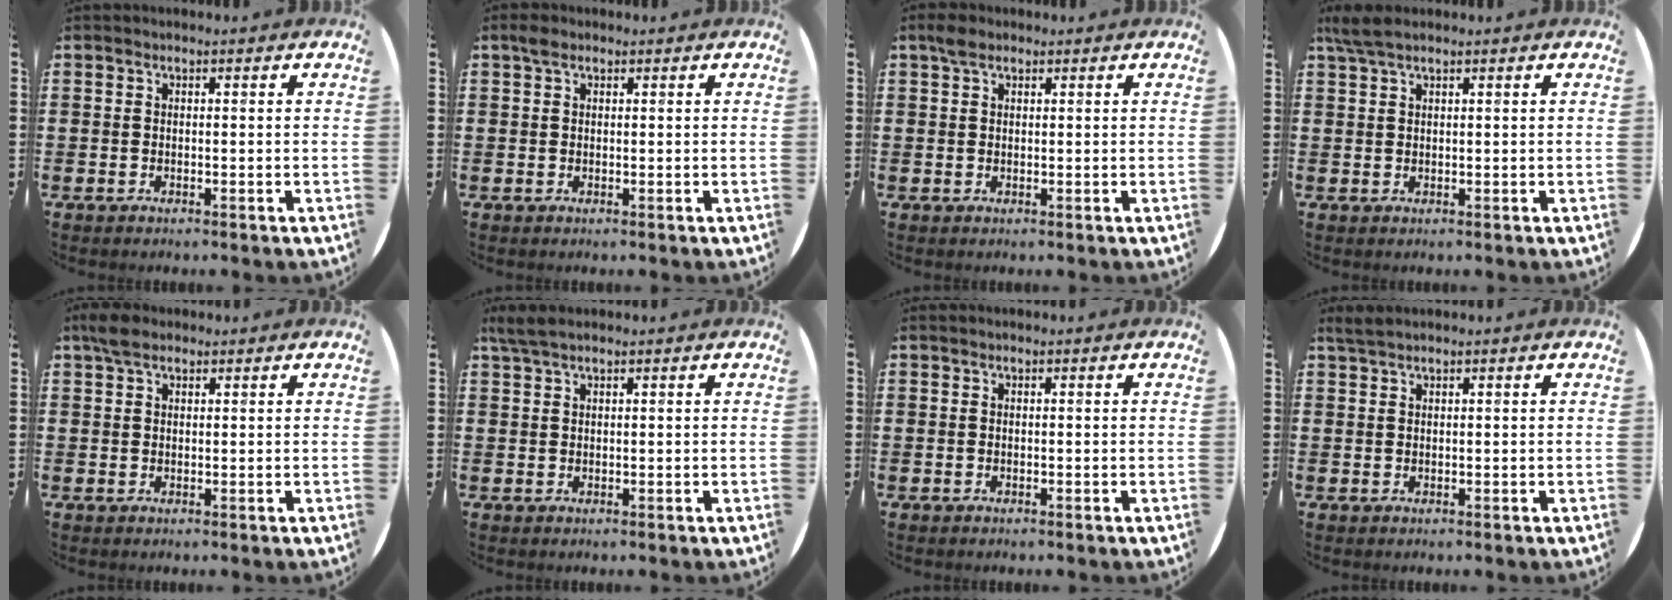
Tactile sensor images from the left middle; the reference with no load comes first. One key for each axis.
{"total": 1.2, "fx": 0.8, "fy": 0.7, "fz": 0.5, "tx": -0.004, "ty": 0.002, "tz": 0.012}
{"total": 1.9, "fx": 1.4, "fy": 0.9, "fz": 0.9, "tx": -0.011, "ty": 0.002, "tz": 0.023}
{"total": 2.5, "fx": 1.9, "fy": 0.5, "fz": 1.6, "tx": -0.035, "ty": 0.005, "tz": 0.034}
{"total": 2.6, "fx": 2.0, "fy": 1.1, "fz": 1.3, "tx": -0.020, "ty": 0.004, "tz": 0.034}
{"total": 2.2, "fx": 1.7, "fy": 0.3, "fz": 1.3, "tx": -0.027, "ty": 0.005, "tz": 0.031}
{"total": 0.0}
{"total": 1.3, "fx": 1.2, "fy": 0.0, "fz": 0.5, "tx": -0.010, "ty": 0.002, "tz": 0.022}